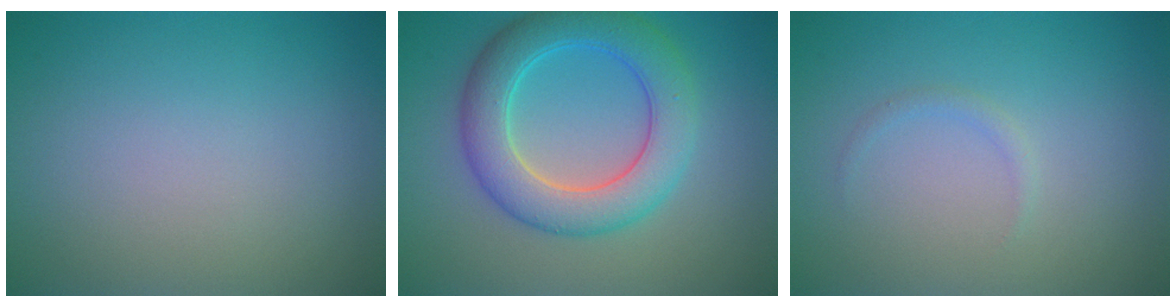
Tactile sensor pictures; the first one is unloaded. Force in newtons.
{"total": 6.5, "press": 6.5, "slide": 0.0}
{"total": 0.7, "press": 0.7, "slide": 0.1}